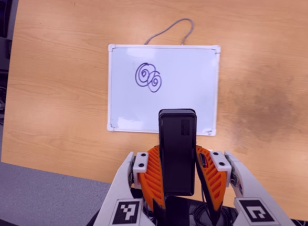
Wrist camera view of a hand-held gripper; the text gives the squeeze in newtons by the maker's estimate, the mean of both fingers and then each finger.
{"total": 4.0, "left": 2.5, "right": 5.4}